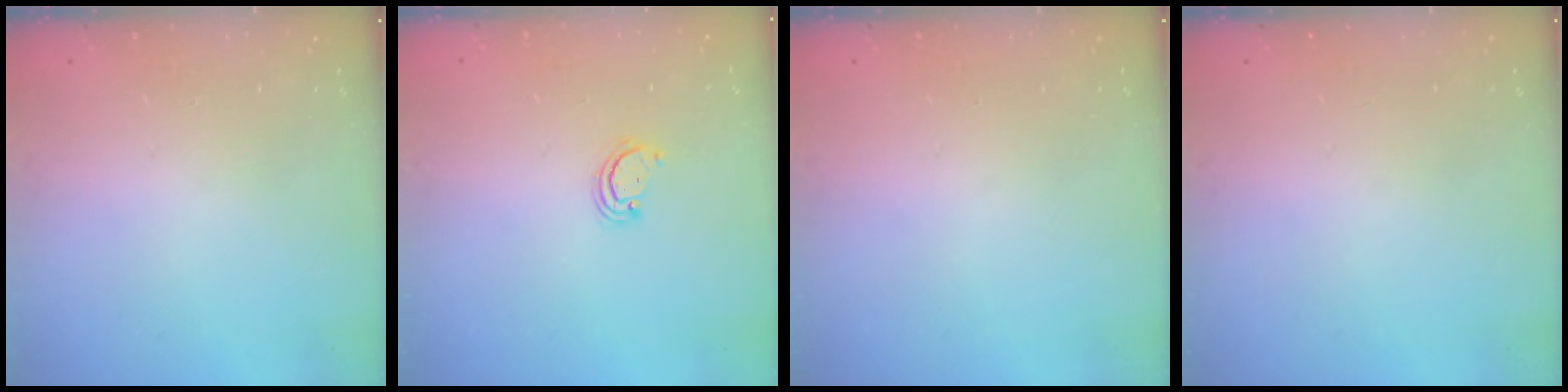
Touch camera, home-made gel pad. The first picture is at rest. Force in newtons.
{"total": 2.5, "press": 2.4, "slide": 0.2}
{"total": 0.0}
{"total": 0.0}